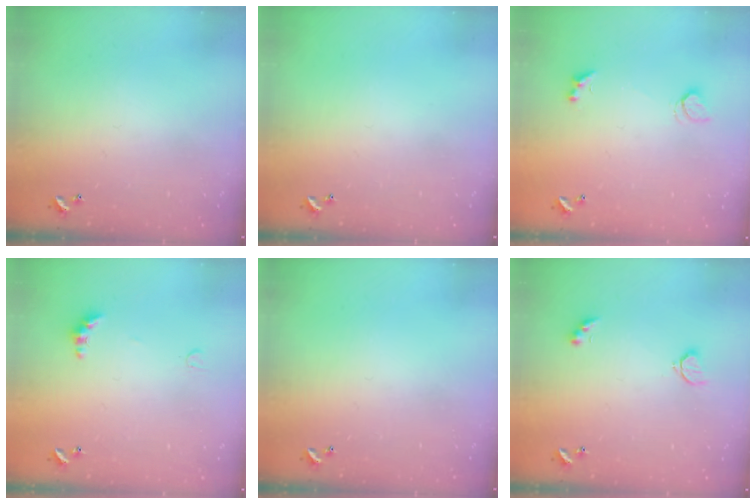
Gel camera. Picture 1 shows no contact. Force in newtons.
{"total": 0.0}
{"total": 2.3, "press": 1.9, "slide": 1.1}
{"total": 3.2, "press": 3.1, "slide": 0.8}
{"total": 0.0}
{"total": 2.6, "press": 2.6, "slide": 0.5}